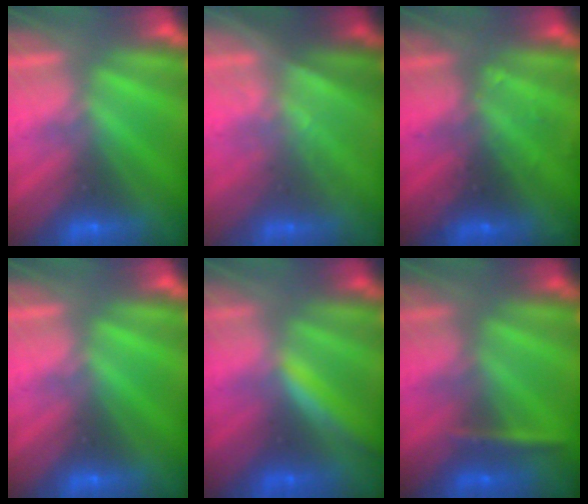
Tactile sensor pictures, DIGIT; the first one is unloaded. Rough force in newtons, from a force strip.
{"total": 1.5}
{"total": 2.4}
{"total": 0.0}
{"total": 1.3}
{"total": 2.4}